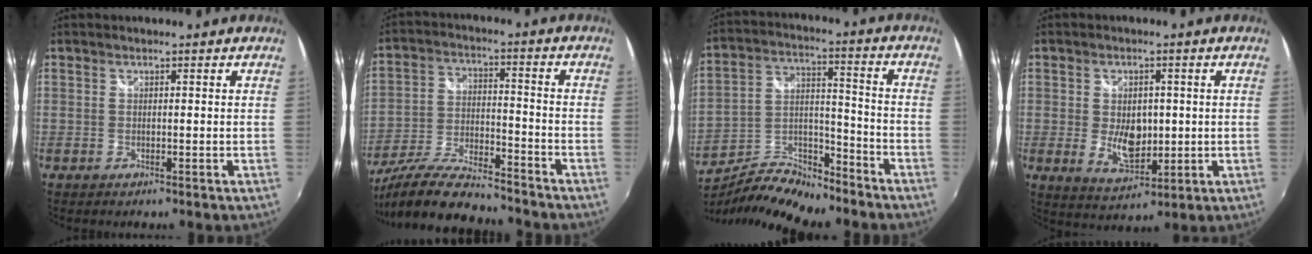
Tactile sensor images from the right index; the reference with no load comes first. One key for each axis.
{"total": 17.4, "fx": -14.8, "fy": 3.7, "fz": 8.3, "tx": -0.176, "ty": -0.025, "tz": -0.257}
{"total": 14.1, "fx": -11.2, "fy": 4.8, "fz": 7.1, "tx": -0.146, "ty": 0.007, "tz": -0.200}
{"total": 7.7, "fx": -0.4, "fy": 4.7, "fz": 6.1, "tx": -0.109, "ty": -0.009, "tz": 0.002}